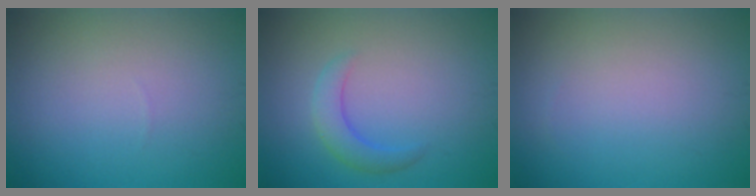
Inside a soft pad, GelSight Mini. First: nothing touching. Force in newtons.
{"total": 2.5, "press": 2.5, "slide": 0.2}
{"total": 0.0}